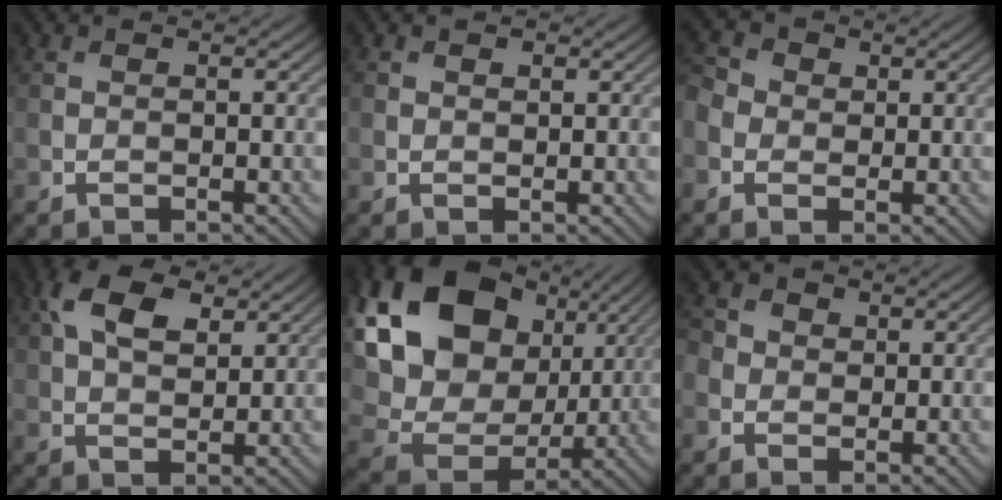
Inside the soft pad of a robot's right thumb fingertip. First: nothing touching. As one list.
[{"total": 1.0, "force": [0.6, 0.5, 0.6], "torque": [-0.010, 0.000, 0.011]}, {"total": 4.1, "force": [-0.2, 3.6, 2.0], "torque": [-0.058, 0.008, -0.011]}, {"total": 8.1, "force": [3.6, 4.5, 5.7], "torque": [-0.127, 0.010, 0.062]}, {"total": 23.7, "force": [8.8, 18.2, 12.4], "torque": [-0.353, 0.045, 0.188]}, {"total": 2.9, "force": [0.2, 2.7, 1.1], "torque": [-0.033, 0.004, 0.002]}]